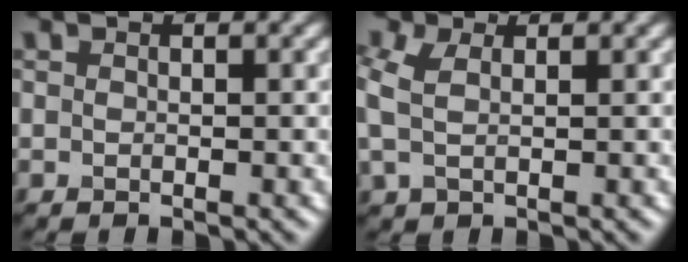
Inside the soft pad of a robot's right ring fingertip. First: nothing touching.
{"total": 3.7, "force": [1.1, 2.3, 2.7], "torque": [-0.077, 0.006, 0.019]}